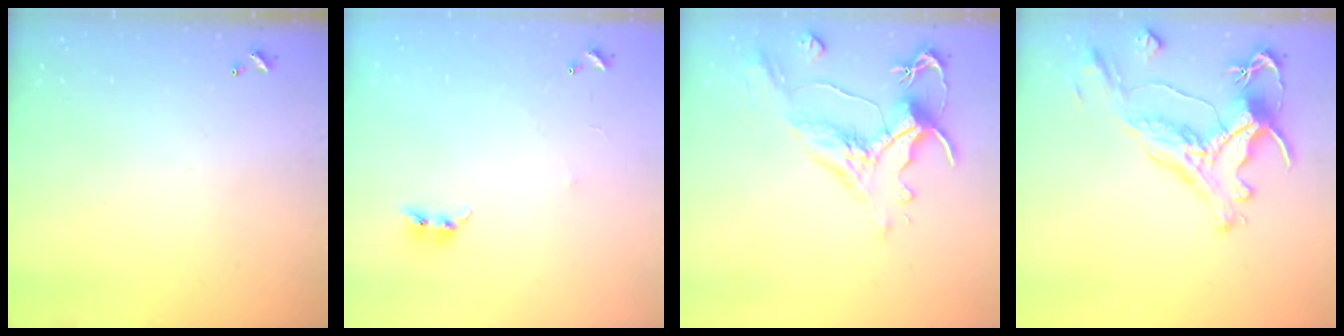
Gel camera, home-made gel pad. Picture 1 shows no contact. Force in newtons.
{"total": 6.2, "press": 6.2, "slide": 0.2}
{"total": 1.6, "press": 0.4, "slide": 1.6}
{"total": 1.6, "press": 1.0, "slide": 1.3}